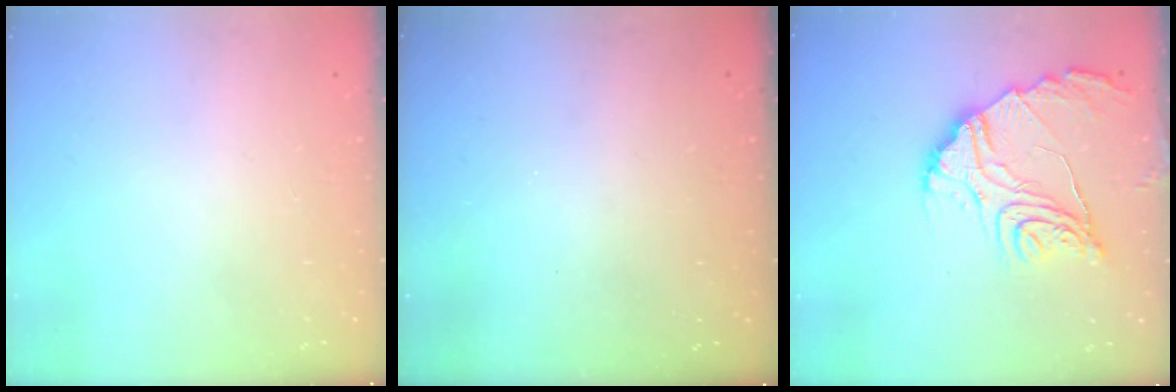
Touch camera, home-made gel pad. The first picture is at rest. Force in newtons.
{"total": 2.9, "press": 2.8, "slide": 1.0}
{"total": 15.7, "press": 15.6, "slide": 1.1}